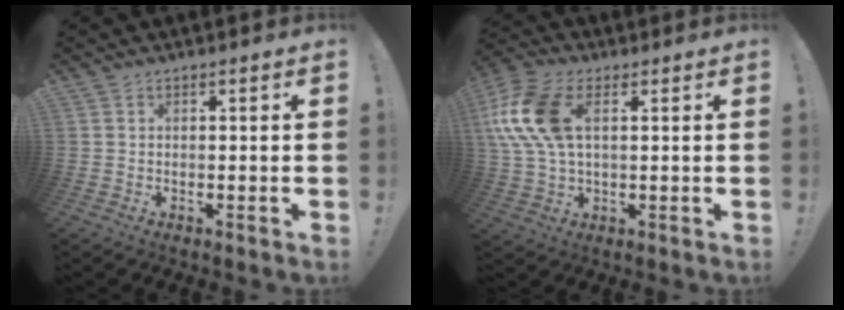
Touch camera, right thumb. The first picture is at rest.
{"total": 15.8, "force": [3.6, 9.2, 12.3], "torque": [-0.258, 0.002, 0.071]}